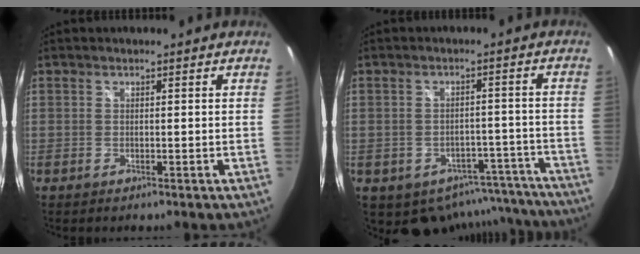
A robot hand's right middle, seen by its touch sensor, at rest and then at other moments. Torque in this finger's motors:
{"motor_torque": [1.07, -1.07, 0.12, 0.04]}